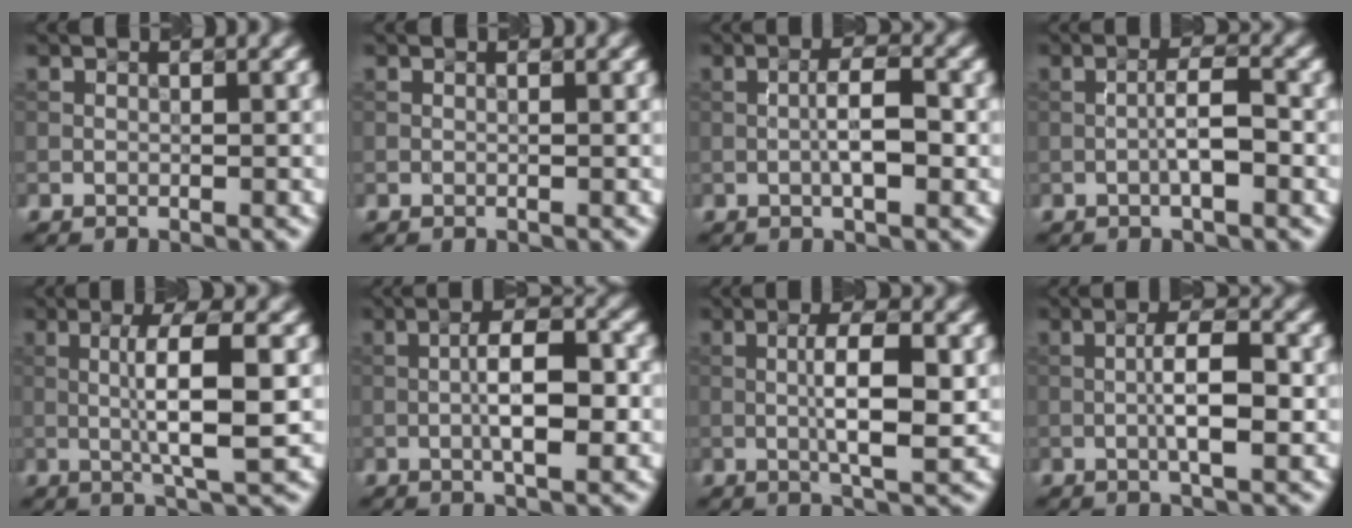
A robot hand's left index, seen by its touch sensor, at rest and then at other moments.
{"total": 0.0}
{"total": 3.6, "force": [-0.4, 0.9, 3.4], "torque": [-0.063, 0.006, -0.009]}
{"total": 2.9, "force": [-0.7, 0.5, 2.8], "torque": [-0.050, 0.008, -0.016]}
{"total": 6.1, "force": [0.1, 0.9, 6.0], "torque": [-0.105, 0.006, 0.001]}
{"total": 5.8, "force": [-0.6, 1.8, 5.5], "torque": [-0.096, 0.008, -0.014]}
{"total": 5.5, "force": [0.1, 1.2, 5.3], "torque": [-0.097, 0.003, -0.001]}
{"total": 4.7, "force": [-0.4, 1.1, 4.5], "torque": [-0.084, 0.007, -0.011]}